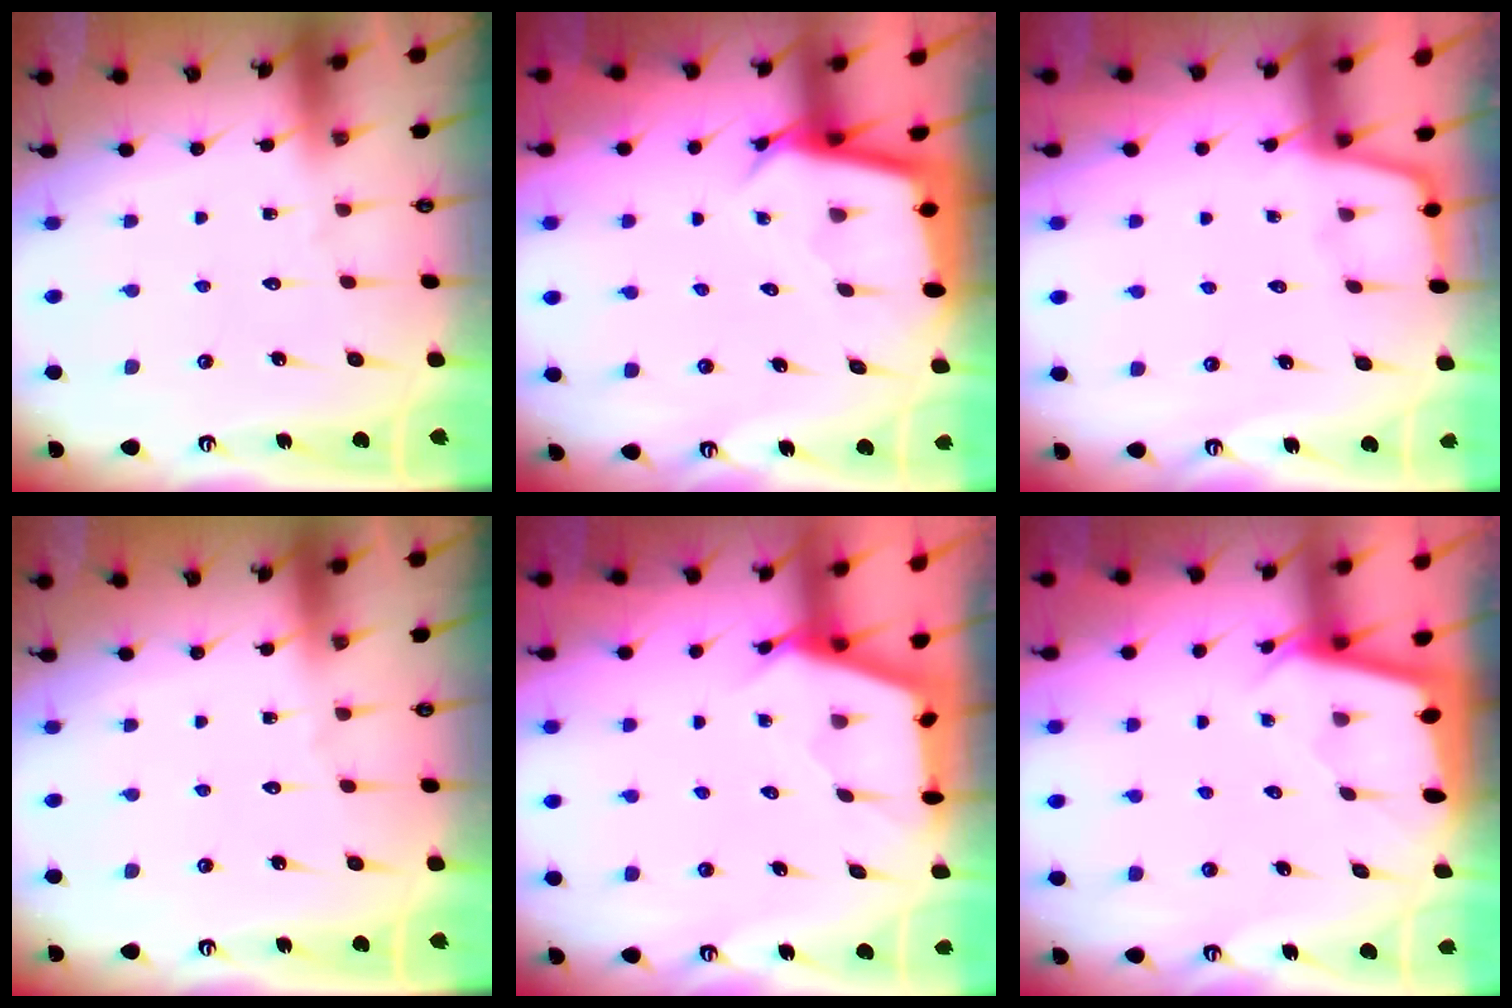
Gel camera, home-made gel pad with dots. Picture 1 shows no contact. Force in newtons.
{"total": 2.9, "press": 2.9, "slide": 0.0}
{"total": 1.7, "press": 1.7, "slide": 0.4}
{"total": 0.0}
{"total": 2.7, "press": 2.7, "slide": 0.3}
{"total": 2.0, "press": 2.0, "slide": 0.3}